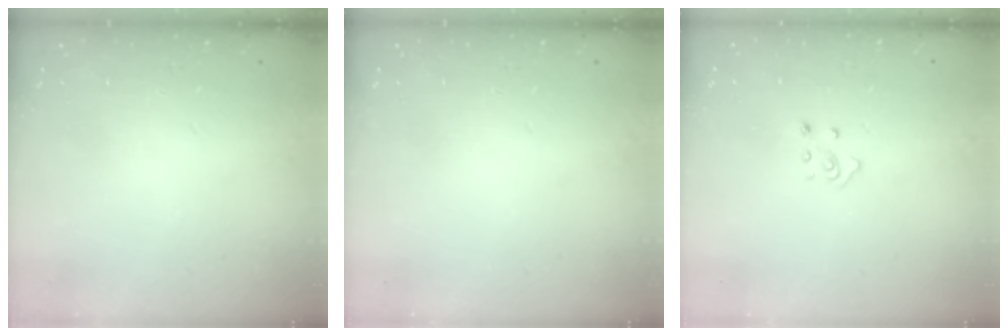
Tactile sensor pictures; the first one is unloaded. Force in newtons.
{"total": 0.0}
{"total": 2.5, "press": 2.4, "slide": 0.3}